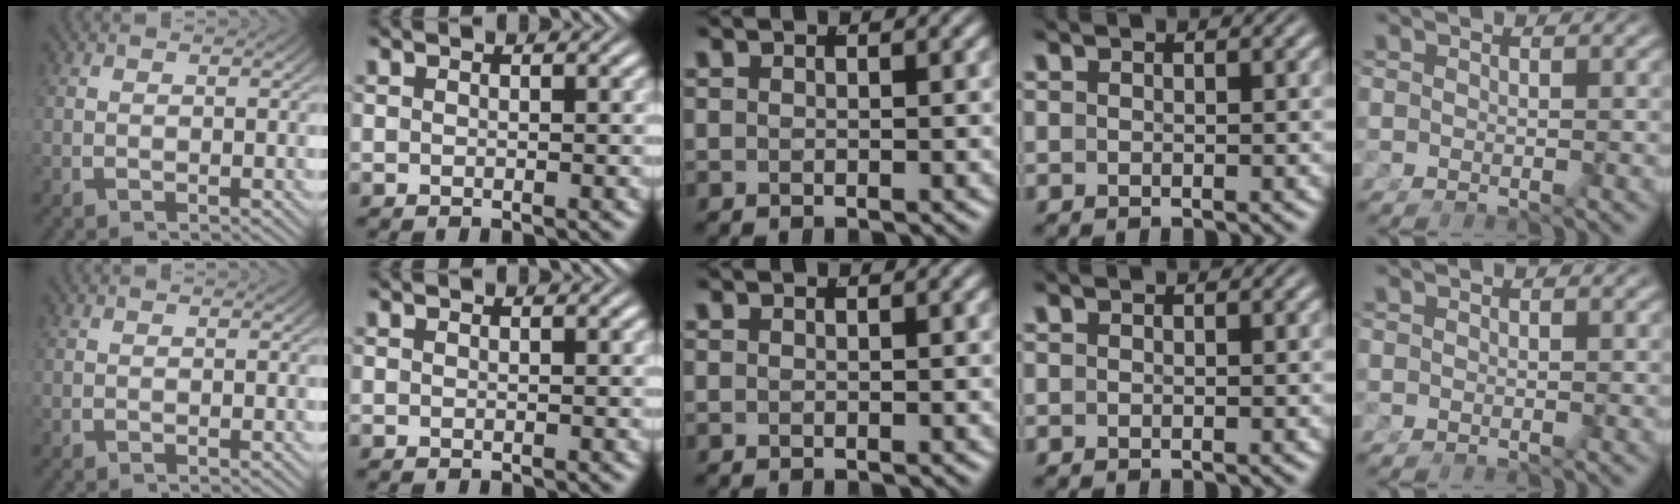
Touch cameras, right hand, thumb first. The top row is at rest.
{}